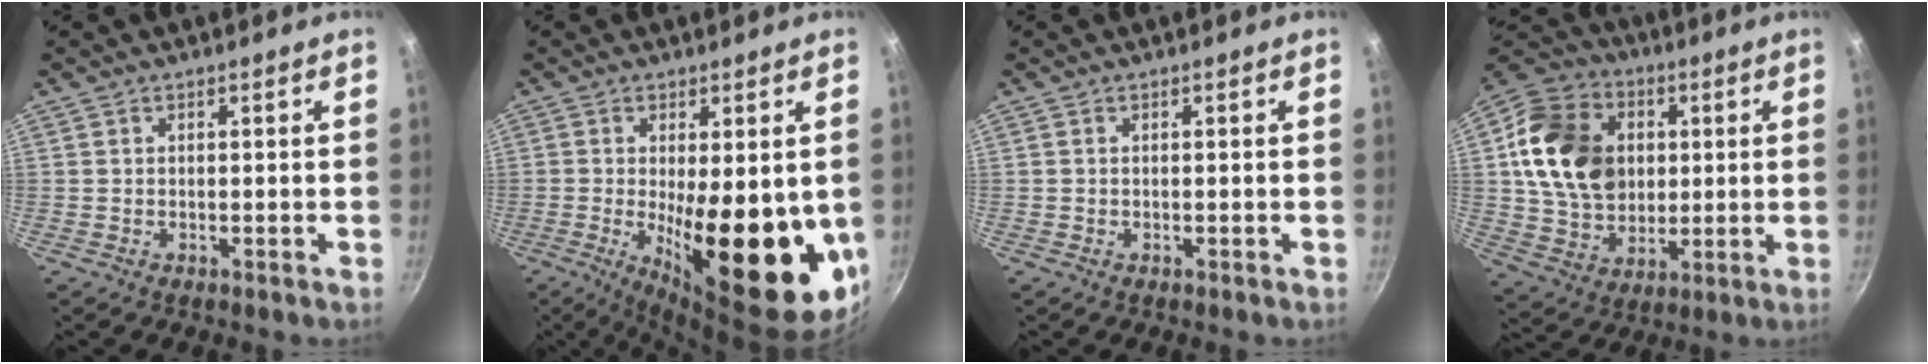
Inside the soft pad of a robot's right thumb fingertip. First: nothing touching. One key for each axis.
{"total": 21.1, "fx": -2.4, "fy": 7.4, "fz": 19.6, "tx": -0.254, "ty": -0.033, "tz": -0.021}
{"total": 0.0}
{"total": 19.8, "fx": 3.2, "fy": 15.5, "fz": 11.8, "tx": -0.182, "ty": 0.002, "tz": 0.059}